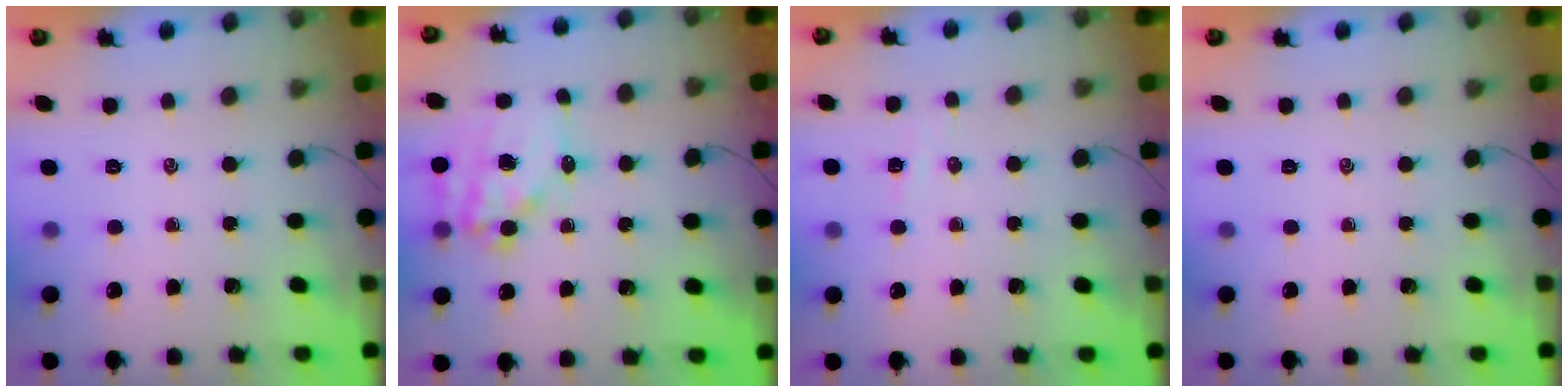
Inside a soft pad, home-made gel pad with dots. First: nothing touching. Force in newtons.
{"total": 14.5, "press": 14.2, "slide": 3.2}
{"total": 3.4, "press": 3.3, "slide": 0.6}
{"total": 0.0}